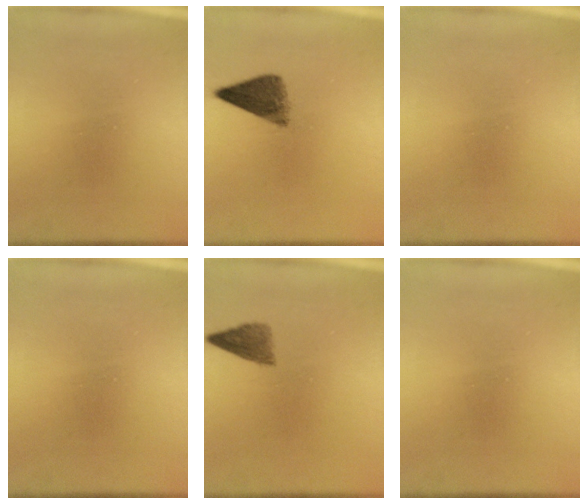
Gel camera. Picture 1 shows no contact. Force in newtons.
{"total": 5.3}
{"total": 0.0}
{"total": 0.0}
{"total": 3.0}
{"total": 0.0}